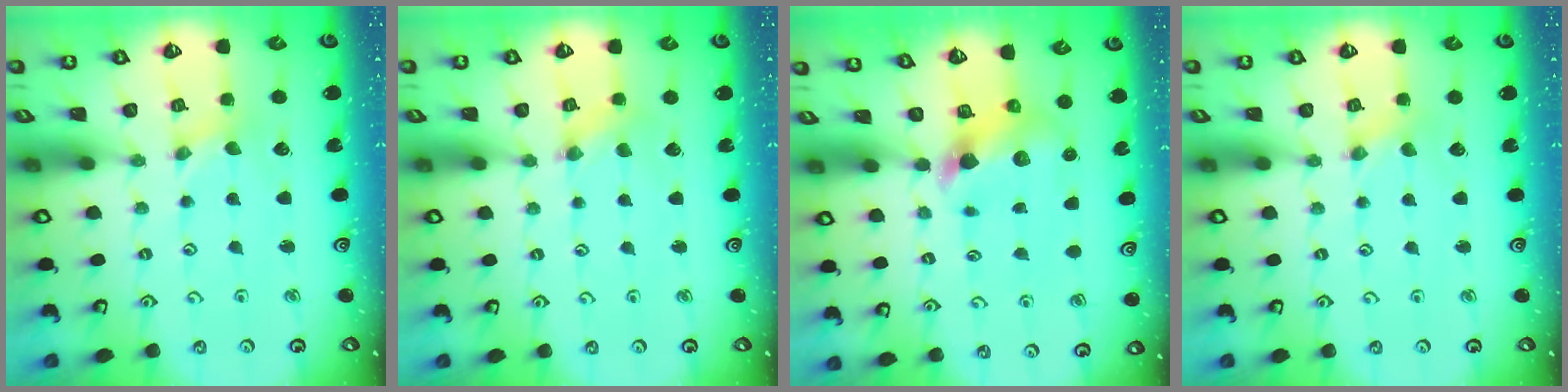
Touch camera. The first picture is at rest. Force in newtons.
{"total": 0.9, "press": 0.9, "slide": 0.3}
{"total": 6.2, "press": 6.1, "slide": 0.6}
{"total": 1.0, "press": 1.0, "slide": 0.2}